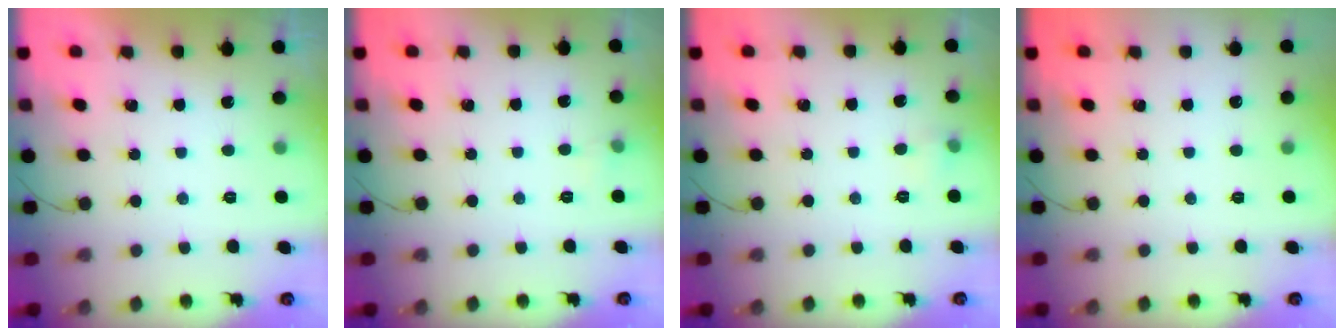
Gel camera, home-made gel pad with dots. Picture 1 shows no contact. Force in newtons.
{"total": 2.9, "press": 2.8, "slide": 0.9}
{"total": 3.6, "press": 3.5, "slide": 1.1}
{"total": 0.0}